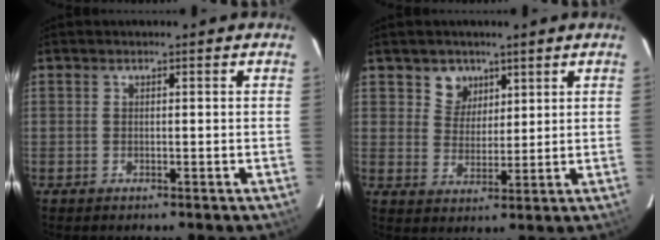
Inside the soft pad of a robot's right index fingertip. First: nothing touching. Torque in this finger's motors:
{"motor_torque": [0.05, 0.06, 0.06, 0.02]}